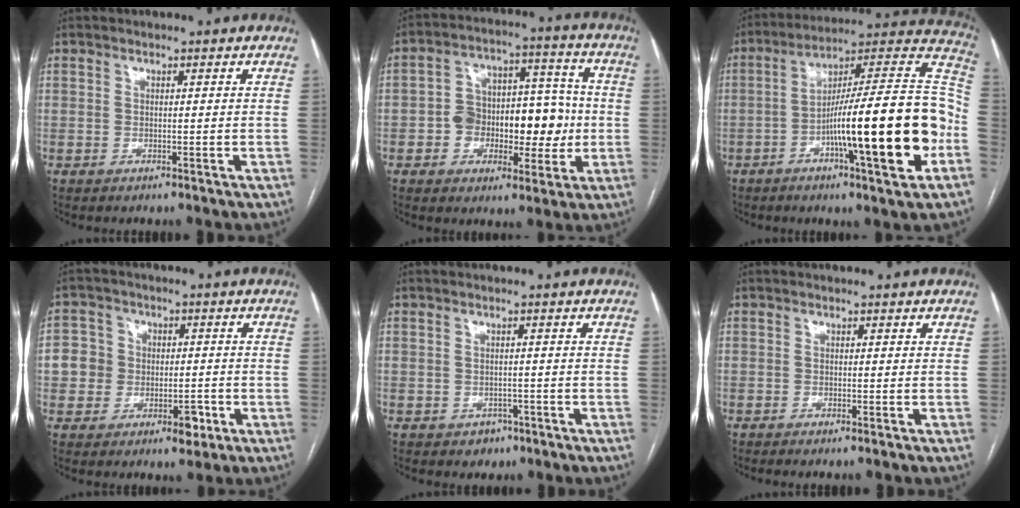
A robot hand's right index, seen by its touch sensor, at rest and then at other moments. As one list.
[{"total": 12.8, "force": [-1.9, 7.9, 9.9], "torque": [-0.141, 0.051, -0.021]}, {"total": 24.0, "force": [-6.6, 1.4, 23.0], "torque": [-0.303, 0.012, -0.104]}, {"total": 7.0, "force": [-1.5, 6.2, 2.8], "torque": [-0.036, 0.026, -0.016]}, {"total": 2.3, "force": [-1.2, 1.9, 0.5], "torque": [-0.001, 0.007, -0.012]}, {"total": 1.1, "force": [-0.9, -0.1, 0.7], "torque": [-0.010, -0.001, -0.014]}]